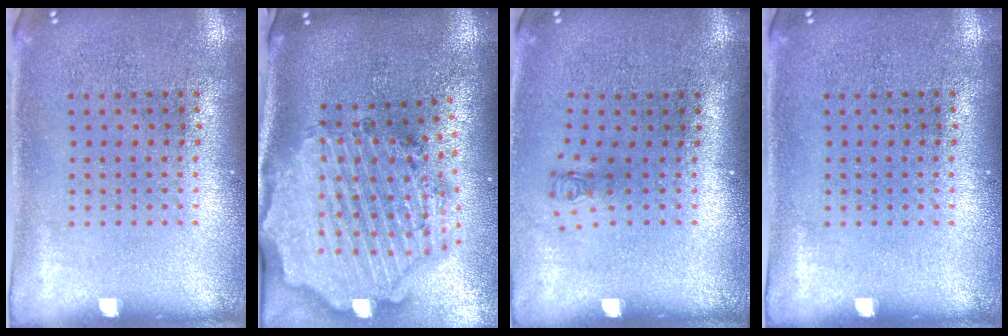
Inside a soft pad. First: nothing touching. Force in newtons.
{"total": 4.1, "press": 3.3, "slide": 2.4}
{"total": 0.8, "press": 0.4, "slide": 0.7}
{"total": 0.0}